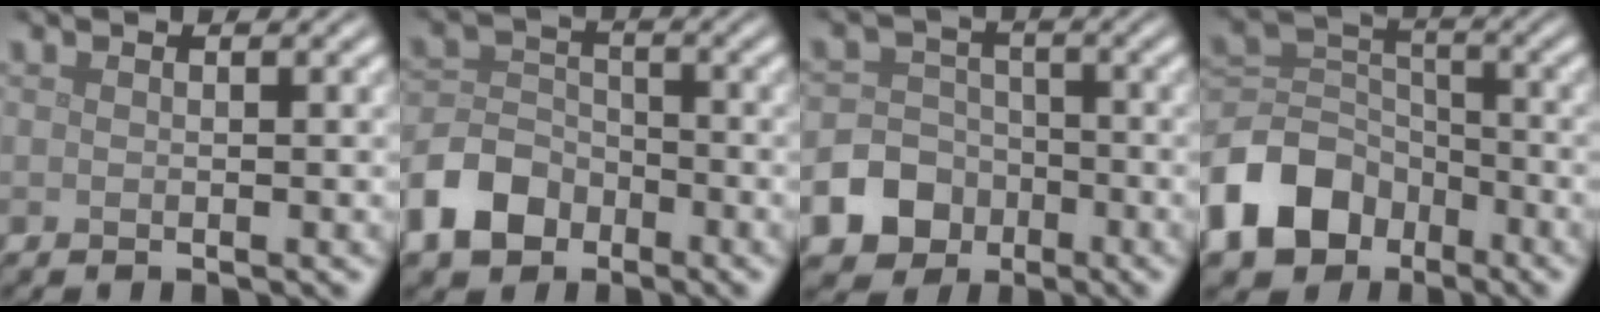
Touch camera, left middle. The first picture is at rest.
{"total": 5.2, "force": [-3.1, 3.6, 2.1], "torque": [-0.044, 0.001, -0.071]}
{"total": 8.2, "force": [-4.1, 7.0, 1.6], "torque": [-0.021, -0.020, -0.089]}
{"total": 8.1, "force": [-4.5, 5.8, 3.6], "torque": [-0.068, 0.001, -0.101]}